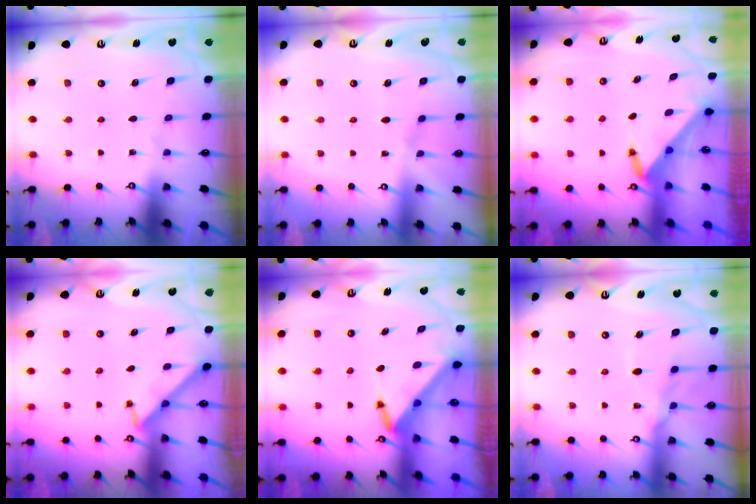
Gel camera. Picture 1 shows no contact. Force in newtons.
{"total": 1.7, "press": 1.7, "slide": 0.4}
{"total": 3.6, "press": 3.6, "slide": 0.3}
{"total": 3.3, "press": 3.2, "slide": 0.6}
{"total": 3.2, "press": 3.2, "slide": 0.2}
{"total": 10.8, "press": 10.8, "slide": 0.9}